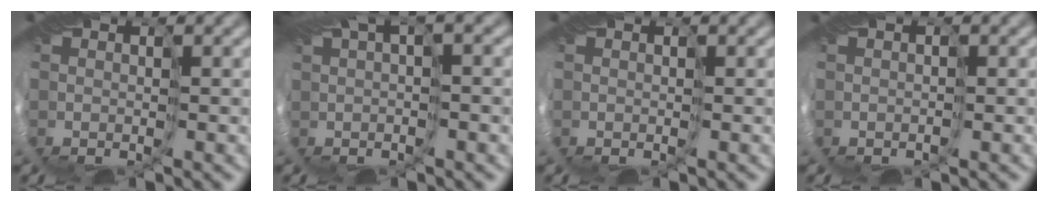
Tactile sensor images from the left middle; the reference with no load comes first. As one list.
[{"total": 8.0, "force": [2.7, 2.6, 7.0], "torque": [-0.133, 0.018, 0.055]}, {"total": 0.0}, {"total": 1.1, "force": [0.6, 0.4, 0.9], "torque": [-0.016, 0.007, 0.014]}]